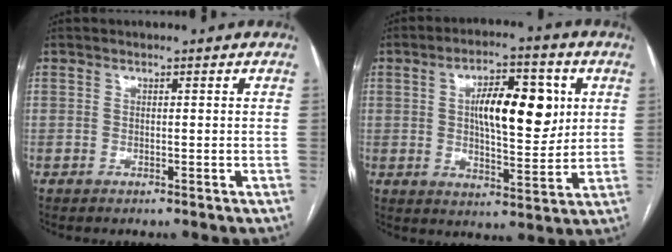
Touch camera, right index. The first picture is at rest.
{"total": 12.1, "force": [2.7, 4.3, 11.0], "torque": [-0.179, 0.015, 0.044]}